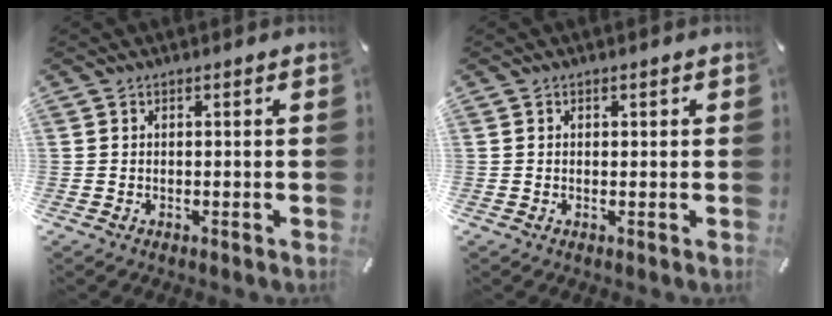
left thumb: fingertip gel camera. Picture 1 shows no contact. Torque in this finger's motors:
{"motor_torque": [0.12, -0.57, -0.03, 0.15, -0.05]}